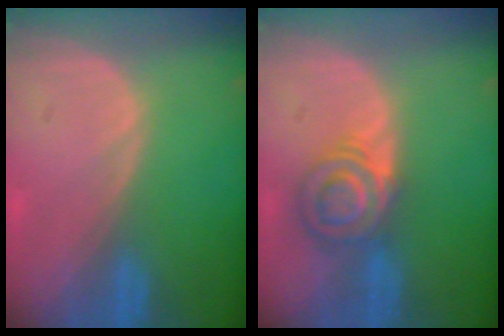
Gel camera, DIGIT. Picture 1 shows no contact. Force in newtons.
{"total": 5.9, "press": 5.8, "slide": 0.8}